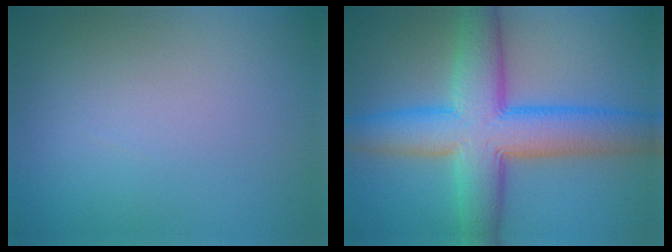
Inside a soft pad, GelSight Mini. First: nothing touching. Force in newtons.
{"total": 9.7, "press": 9.7, "slide": 0.1}